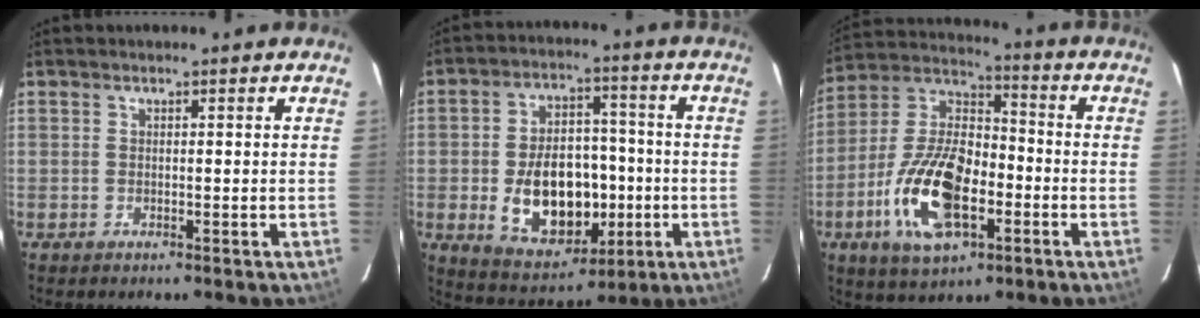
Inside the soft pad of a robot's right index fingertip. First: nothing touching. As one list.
[{"total": 16.0, "force": [-3.2, 10.2, 11.9], "torque": [-0.227, 0.013, -0.025]}, {"total": 18.7, "force": [-6.5, 9.4, 14.9], "torque": [-0.309, 0.000, -0.116]}]